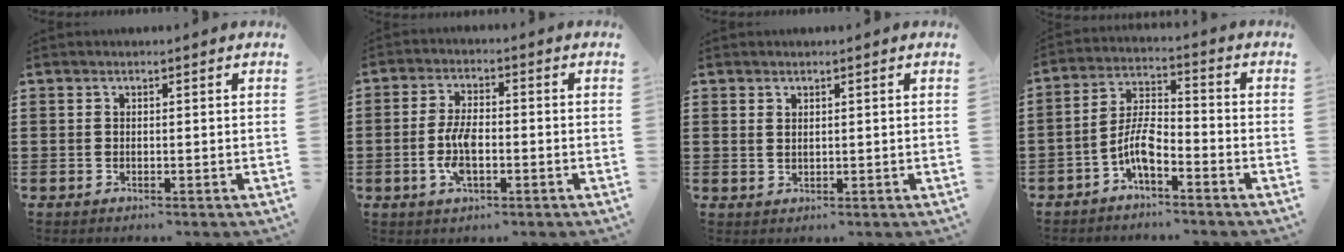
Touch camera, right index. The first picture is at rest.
{"total": 6.1, "force": [-1.4, 2.6, 5.3], "torque": [-0.120, -0.001, -0.032]}
{"total": 1.1, "force": [0.9, 0.5, 0.3], "torque": [-0.007, 0.003, 0.018]}
{"total": 6.2, "force": [-3.6, 2.0, 4.6], "torque": [-0.107, 0.001, -0.074]}